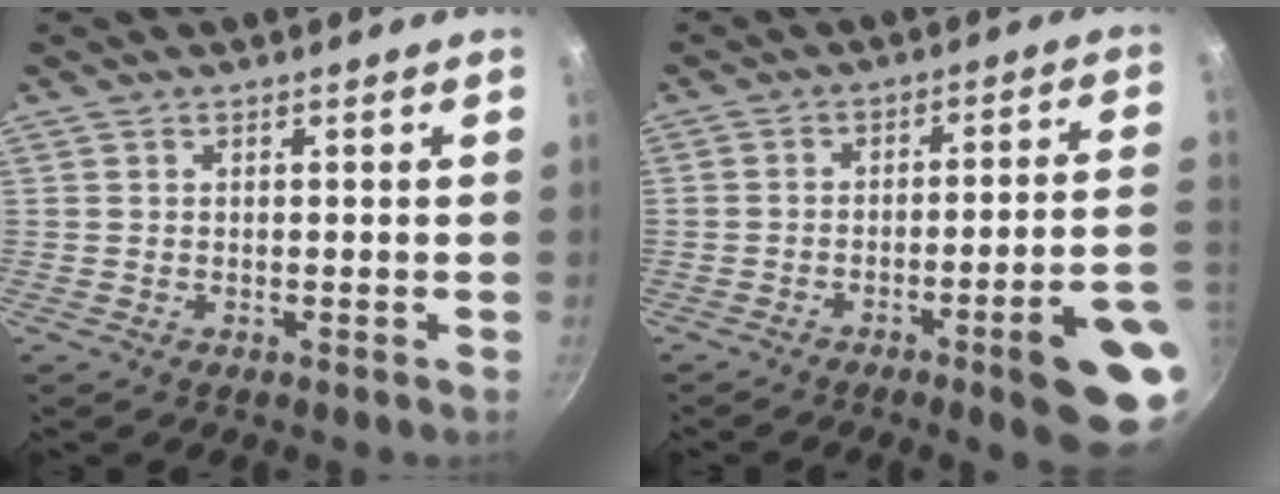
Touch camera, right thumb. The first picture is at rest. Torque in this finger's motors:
{"motor_torque": [3.49, 1.52, 0.97, -0.92, 0.34]}